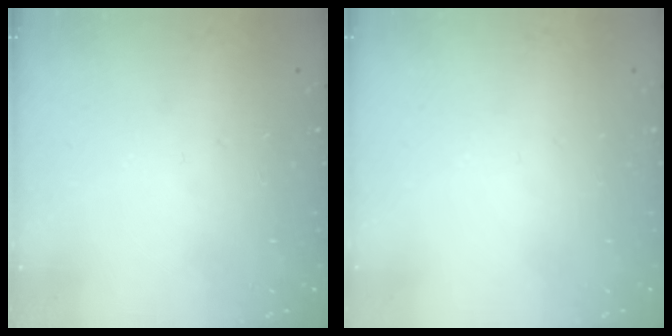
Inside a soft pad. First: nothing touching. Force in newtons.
{"total": 0.0}